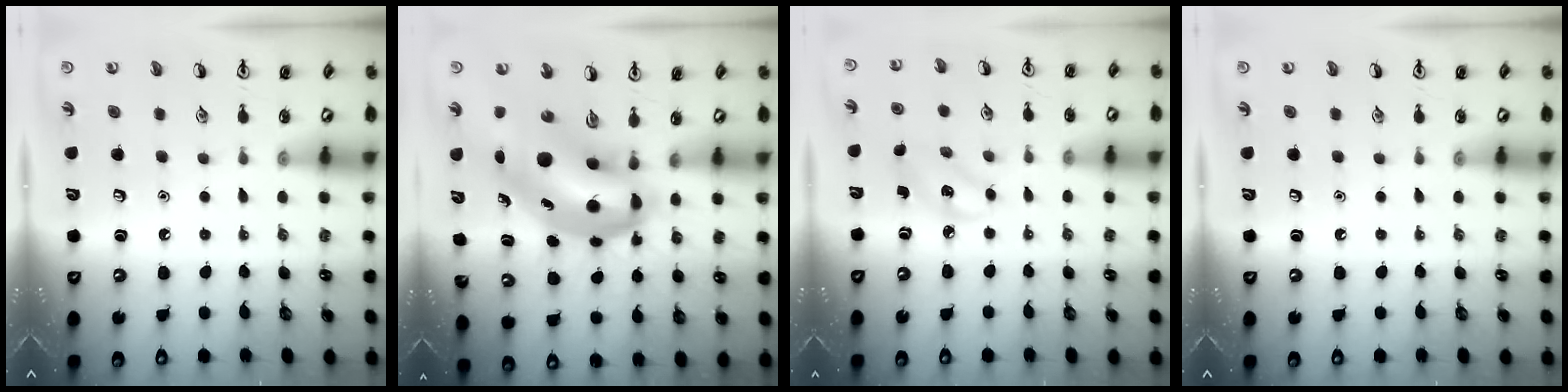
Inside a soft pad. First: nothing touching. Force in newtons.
{"total": 12.5, "press": 12.0, "slide": 3.5}
{"total": 2.8, "press": 2.7, "slide": 0.8}
{"total": 0.0}